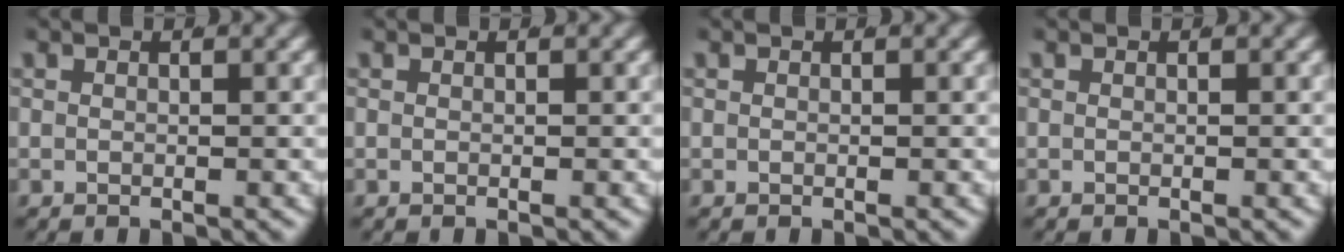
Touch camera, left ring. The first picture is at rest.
{"total": 0.0}
{"total": 0.0}
{"total": 0.0}